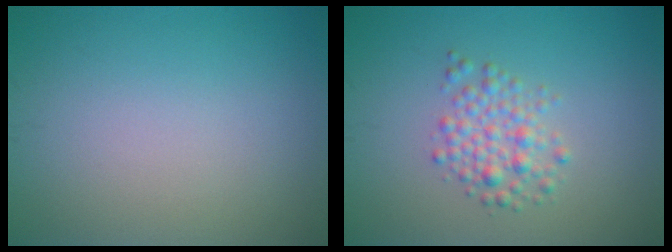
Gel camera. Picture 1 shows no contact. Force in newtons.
{"total": 2.8, "press": 2.8, "slide": 0.1}